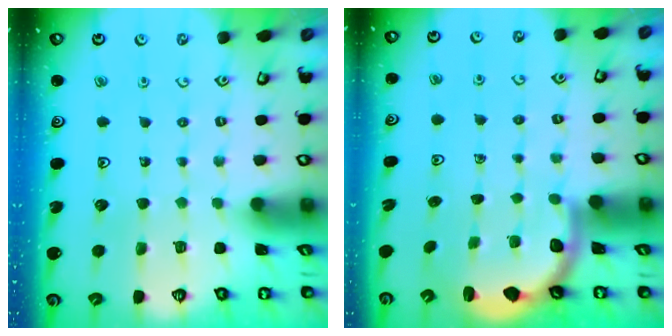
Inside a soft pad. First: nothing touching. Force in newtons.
{"total": 3.1, "press": 3.0, "slide": 0.8}